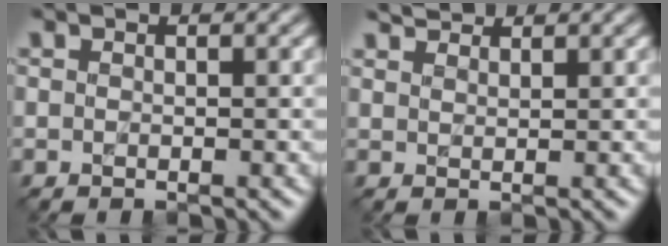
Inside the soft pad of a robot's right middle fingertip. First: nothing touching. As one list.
[{"total": 2.1, "force": [2.1, 0.0, -0.1], "torque": [0.000, 0.003, 0.034]}]